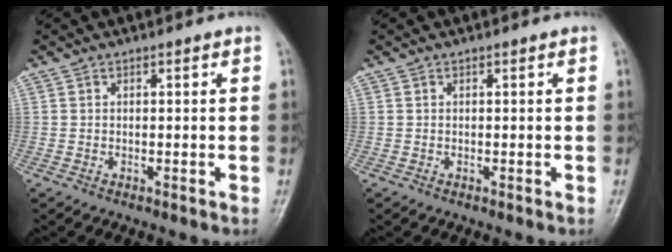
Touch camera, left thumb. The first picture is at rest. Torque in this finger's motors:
{"motor_torque": [0.01, 0.01, 0.00, 0.00, 0.00]}